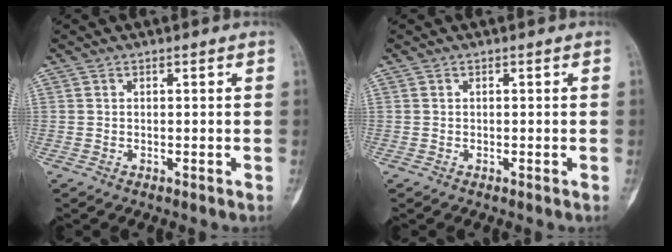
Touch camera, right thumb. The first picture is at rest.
{"total": 0.0}